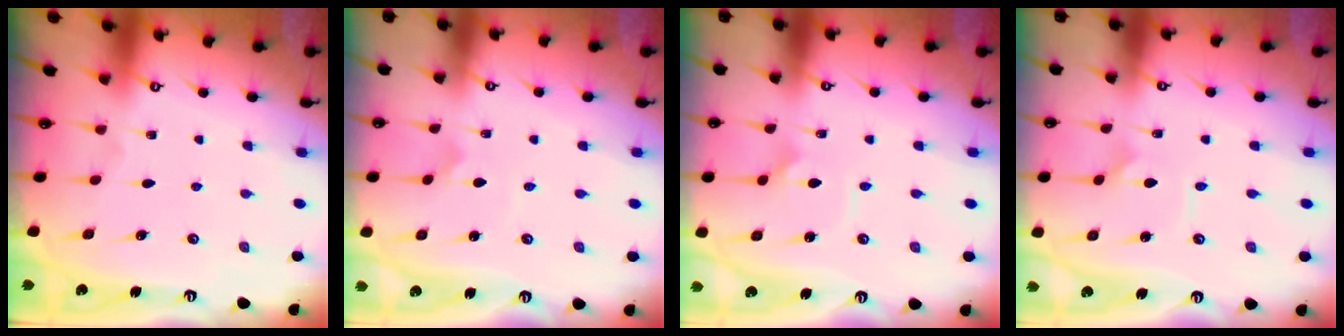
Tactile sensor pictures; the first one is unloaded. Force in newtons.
{"total": 1.0, "press": 1.0, "slide": 0.0}
{"total": 2.4, "press": 2.4, "slide": 0.1}
{"total": 1.9, "press": 1.9, "slide": 0.0}